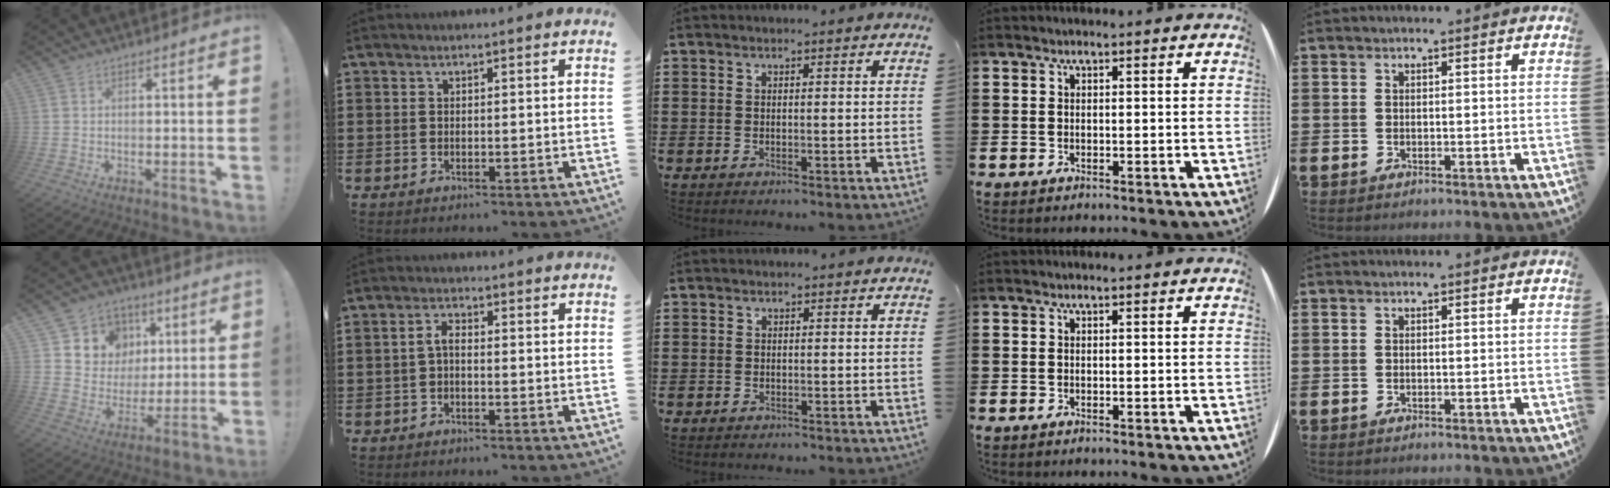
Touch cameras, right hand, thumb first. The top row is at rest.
{"thumb": {"total": 10.7, "force": [4.0, 9.7, 1.8], "torque": [-0.030, -0.023, 0.097]}, "index": {"total": 2.1, "force": [-0.7, 0.8, 1.8], "torque": [-0.043, 0.002, -0.017]}, "middle": {"total": 0.7, "force": [-0.6, 0.3, 0.0], "torque": [0.000, 0.002, -0.013]}}